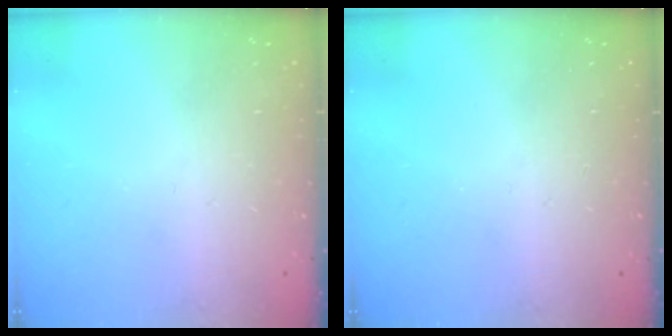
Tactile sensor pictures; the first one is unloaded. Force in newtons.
{"total": 0.0}